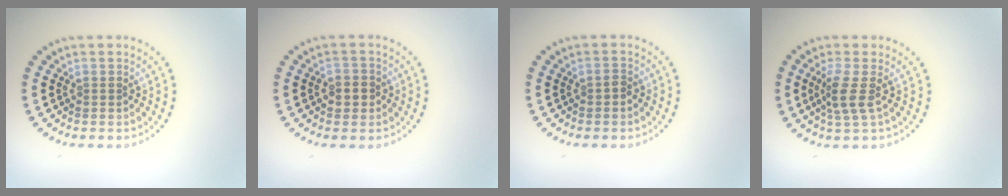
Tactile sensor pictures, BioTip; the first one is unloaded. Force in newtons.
{"total": 1.9, "press": 1.8, "slide": 0.6}
{"total": 0.8, "press": 0.7, "slide": 0.2}
{"total": 2.5, "press": 1.9, "slide": 1.6}